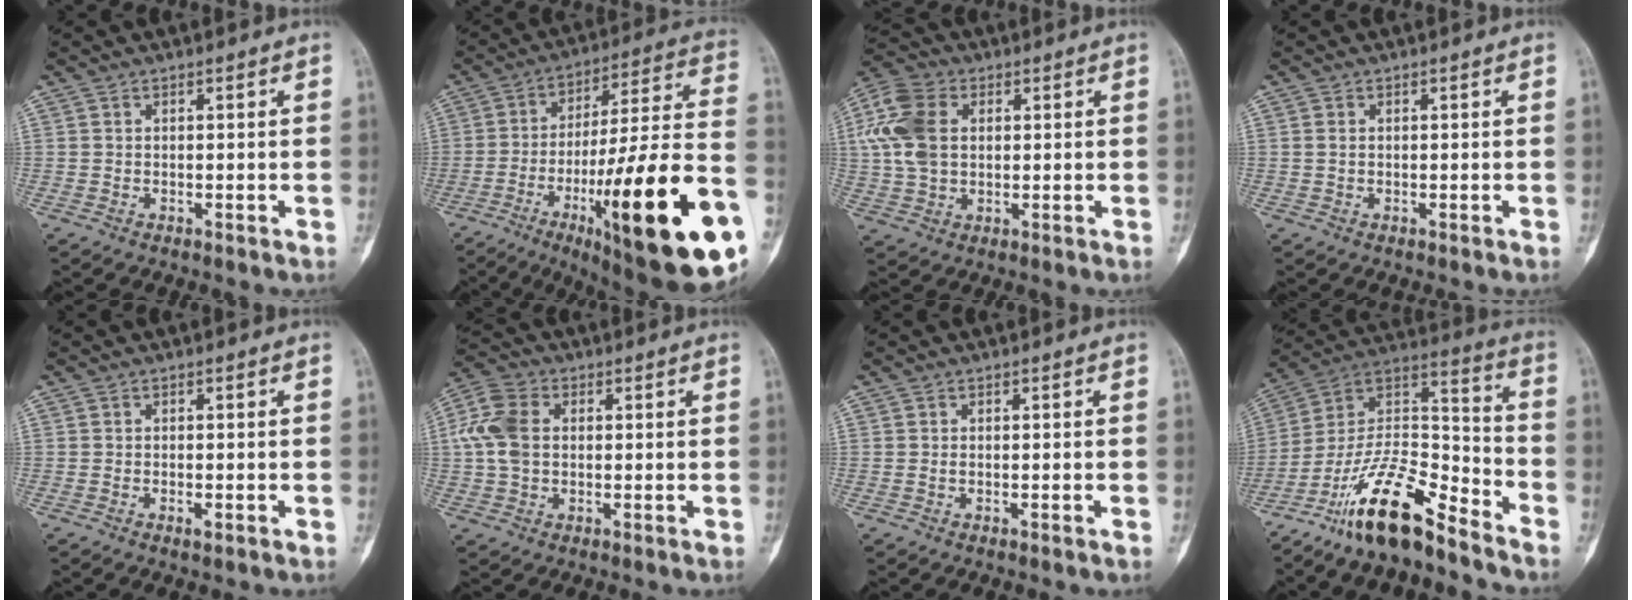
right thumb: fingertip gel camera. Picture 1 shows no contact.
{"total": 32.2, "force": [-12.0, 6.1, 29.2], "torque": [-0.387, 0.042, -0.176]}
{"total": 12.0, "force": [2.1, 8.3, 8.3], "torque": [-0.176, 0.014, 0.037]}
{"total": 0.7, "force": [0.1, 0.5, 0.5], "torque": [-0.013, 0.000, 0.002]}
{"total": 1.2, "force": [-0.5, 0.4, 1.0], "torque": [-0.015, 0.001, -0.008]}
{"total": 8.8, "force": [0.8, 6.3, 6.1], "torque": [-0.136, 0.020, 0.010]}
{"total": 0.7, "force": [-0.1, 0.1, 0.6], "torque": [-0.011, 0.000, 0.000]}
{"total": 17.7, "force": [-13.3, 5.0, 10.6], "torque": [-0.180, 0.098, -0.243]}